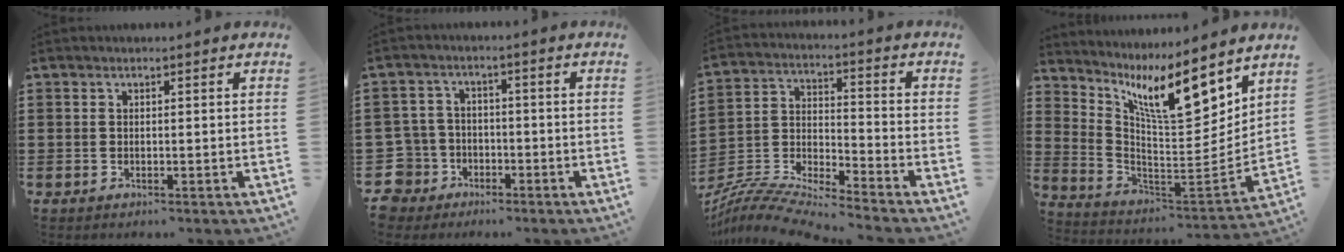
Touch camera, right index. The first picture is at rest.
{"total": 6.8, "force": [-3.6, 5.6, 1.3], "torque": [-0.085, 0.003, -0.080]}
{"total": 8.0, "force": [-7.8, 0.6, 1.9], "torque": [-0.057, -0.003, -0.163]}
{"total": 12.1, "force": [7.6, 3.6, 8.7], "torque": [-0.167, -0.037, 0.131]}